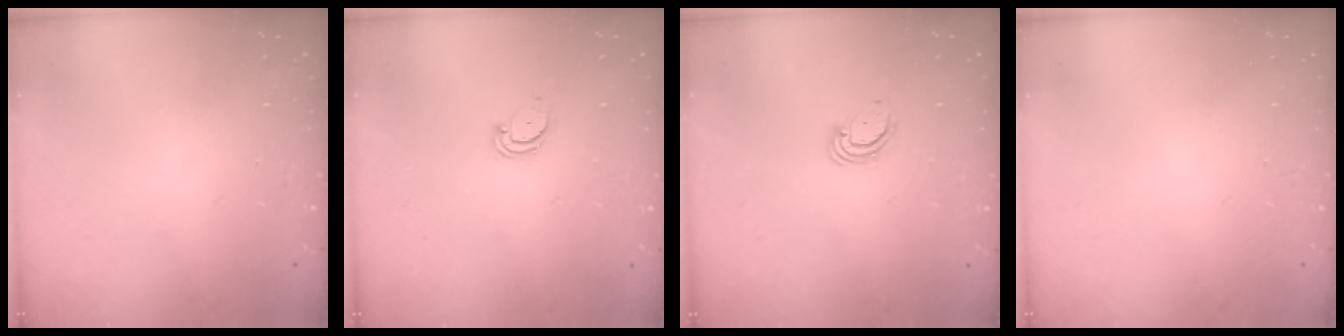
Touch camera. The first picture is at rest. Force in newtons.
{"total": 2.4, "press": 2.4, "slide": 0.2}
{"total": 2.9, "press": 2.9, "slide": 0.2}
{"total": 0.0}